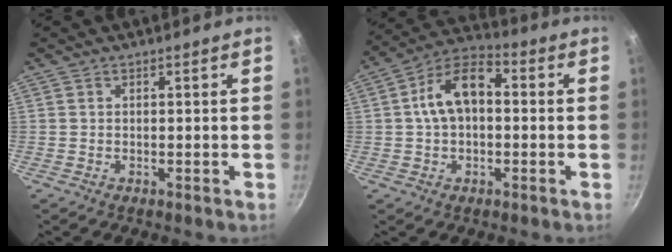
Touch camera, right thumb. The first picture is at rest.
{"total": 11.4, "force": [0.8, 7.2, 8.8], "torque": [-0.135, 0.038, -0.002]}